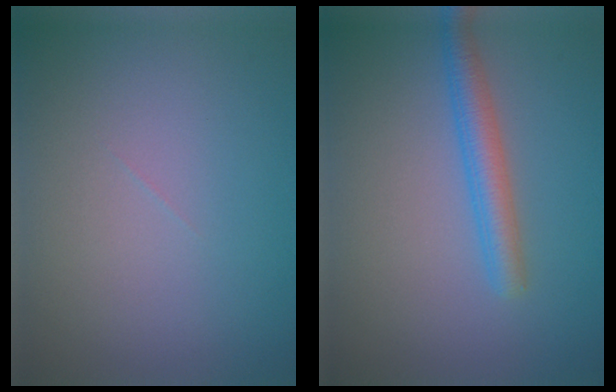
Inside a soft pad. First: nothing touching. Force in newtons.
{"total": 2.8, "press": 2.8, "slide": 0.0}